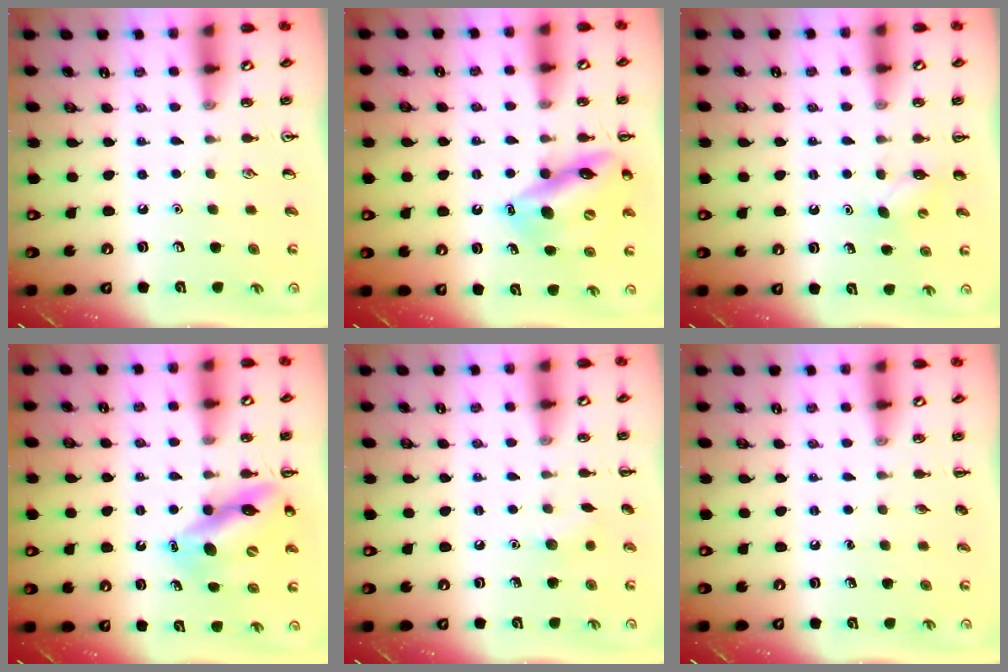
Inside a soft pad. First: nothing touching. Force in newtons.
{"total": 14.6, "press": 14.0, "slide": 3.9}
{"total": 3.0, "press": 2.9, "slide": 0.7}
{"total": 12.4, "press": 11.9, "slide": 3.5}
{"total": 5.1, "press": 5.0, "slide": 1.1}
{"total": 0.0}